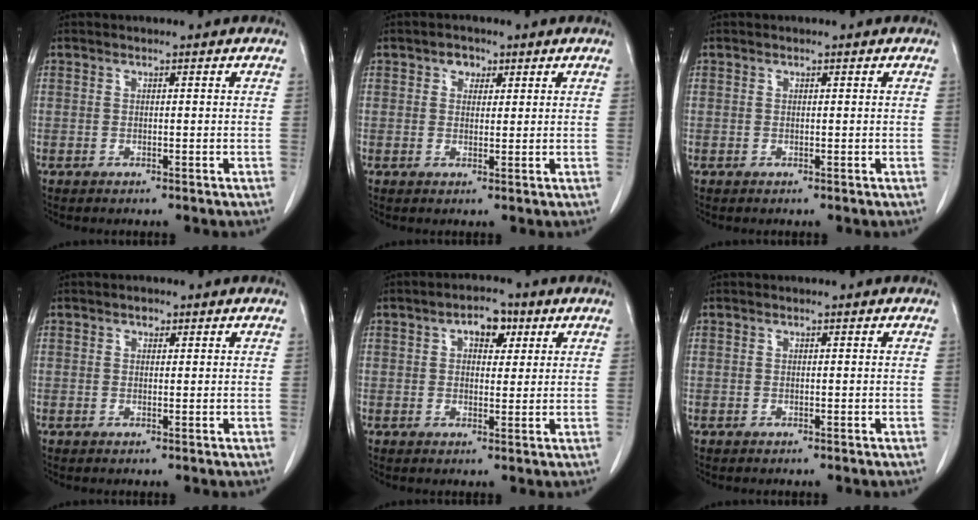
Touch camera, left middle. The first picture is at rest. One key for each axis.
{"total": 2.2, "fx": 1.2, "fy": 1.6, "fz": 1.0, "tx": -0.014, "ty": 0.006, "tz": 0.017}
{"total": 0.0}
{"total": 0.9, "fx": 0.5, "fy": 0.7, "fz": 0.4, "tx": -0.006, "ty": -0.001, "tz": 0.007}
{"total": 4.6, "fx": 2.0, "fy": 2.6, "fz": 3.2, "tx": -0.047, "ty": 0.016, "tz": 0.028}
{"total": 0.0}